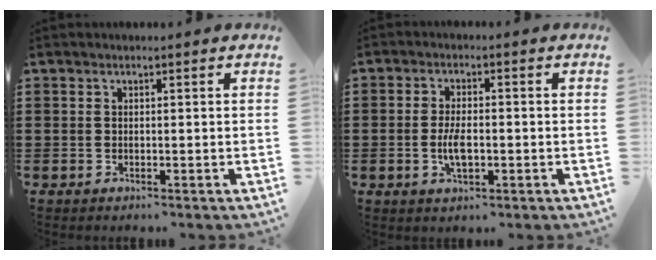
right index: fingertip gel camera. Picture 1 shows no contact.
{"total": 4.5, "force": [-0.8, 1.7, 4.0], "torque": [-0.085, -0.003, -0.018]}